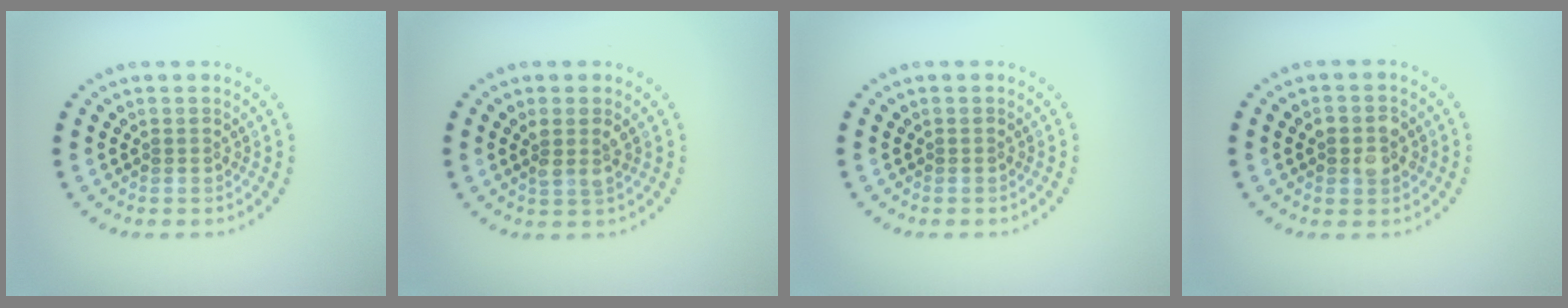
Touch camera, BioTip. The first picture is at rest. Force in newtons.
{"total": 1.7, "press": 1.5, "slide": 0.8}
{"total": 0.0}
{"total": 2.7, "press": 2.7, "slide": 0.1}